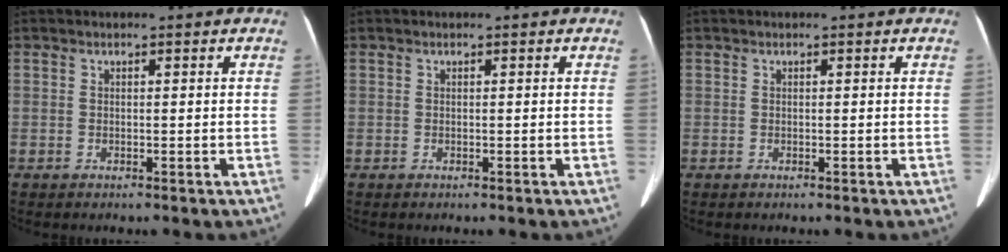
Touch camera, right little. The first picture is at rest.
{"total": 0.0}
{"total": 0.0}